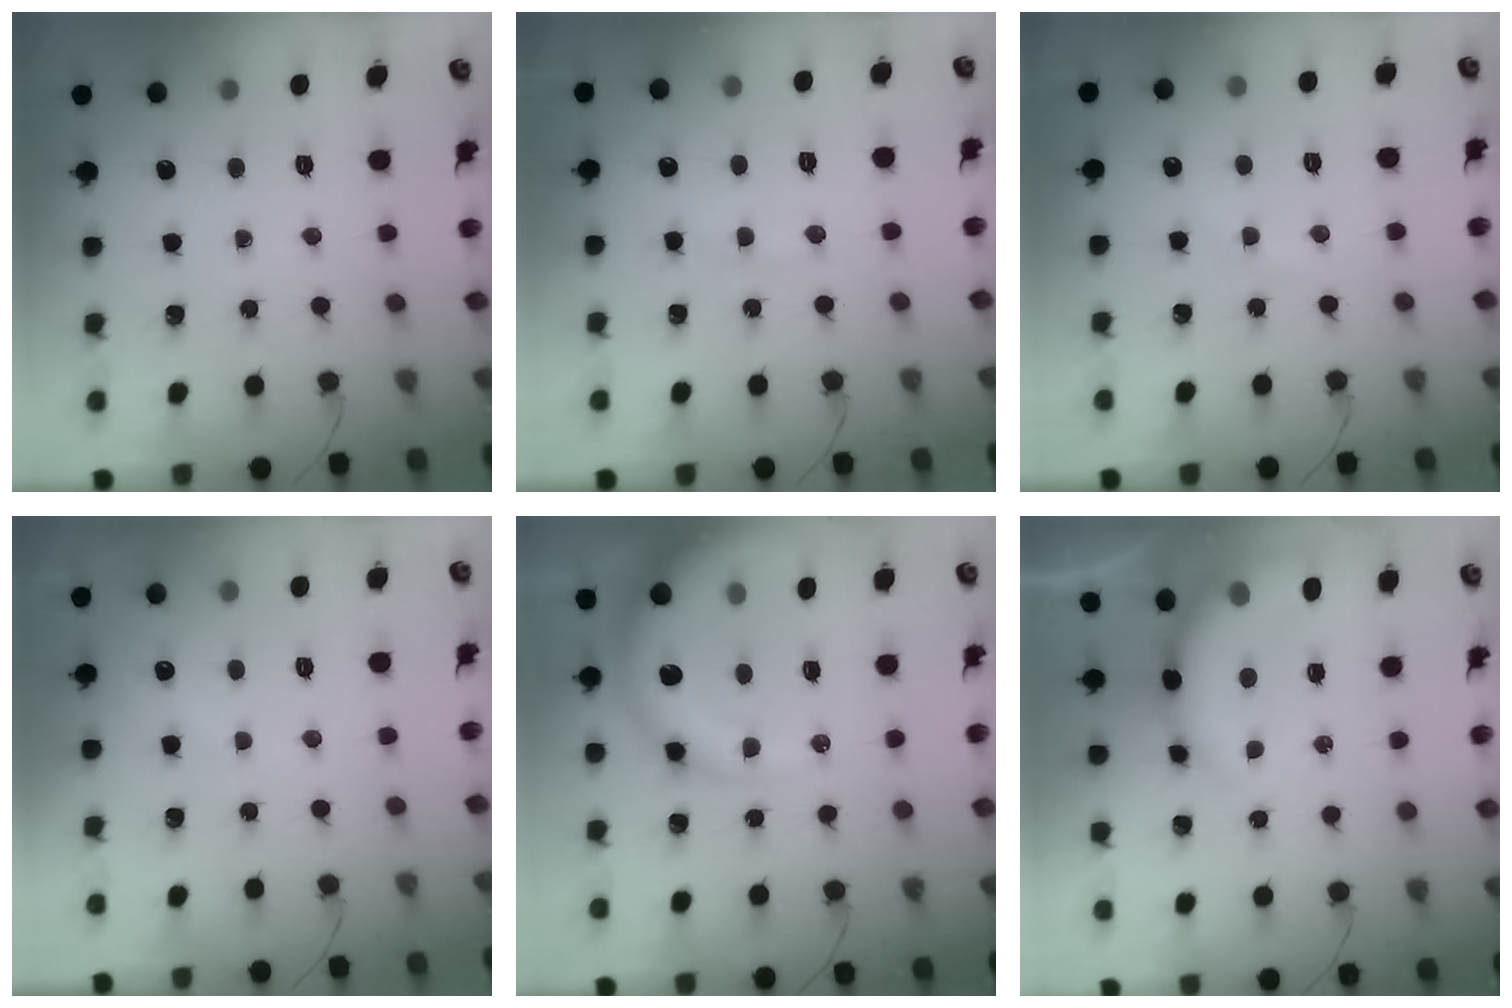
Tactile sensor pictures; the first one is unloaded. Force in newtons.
{"total": 7.3, "press": 7.2, "slide": 1.4}
{"total": 3.6, "press": 3.5, "slide": 1.0}
{"total": 5.3, "press": 5.2, "slide": 1.0}
{"total": 13.4, "press": 13.1, "slide": 3.0}
{"total": 10.0, "press": 9.9, "slide": 1.0}